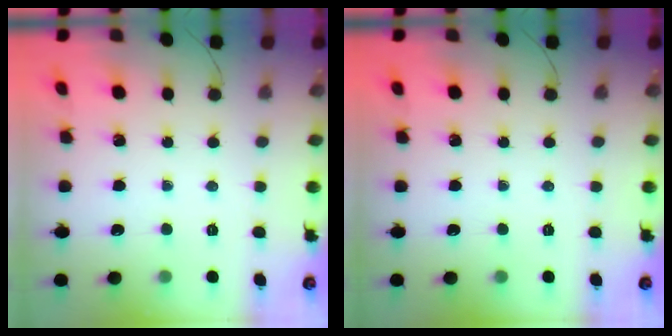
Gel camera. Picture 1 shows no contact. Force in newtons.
{"total": 0.0}